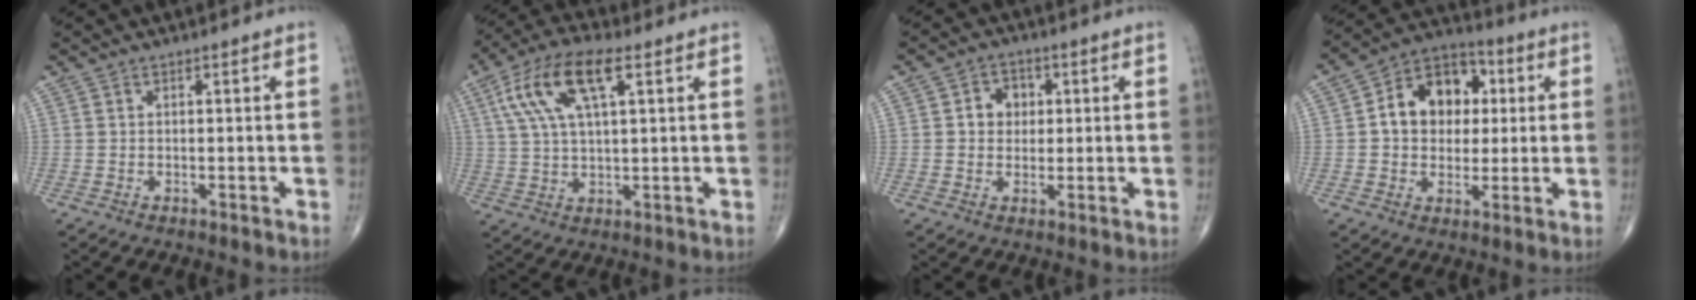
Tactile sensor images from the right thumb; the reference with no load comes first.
{"total": 13.2, "force": [4.9, 4.9, 11.2], "torque": [-0.229, 0.013, 0.089]}
{"total": 4.9, "force": [0.8, 4.2, 2.4], "torque": [-0.008, 0.006, 0.008]}
{"total": 12.4, "force": [1.9, 9.7, 7.4], "torque": [-0.067, 0.014, 0.023]}